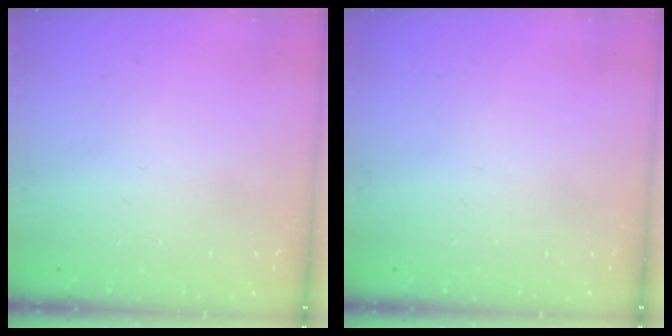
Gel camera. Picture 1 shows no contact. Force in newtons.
{"total": 0.0}